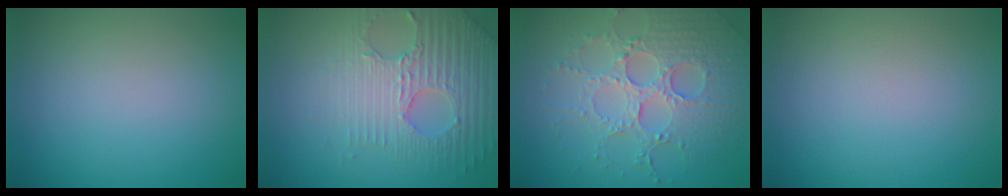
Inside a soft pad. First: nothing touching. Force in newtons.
{"total": 4.7, "press": 4.3, "slide": 2.0}
{"total": 5.1, "press": 4.6, "slide": 2.2}
{"total": 0.0}